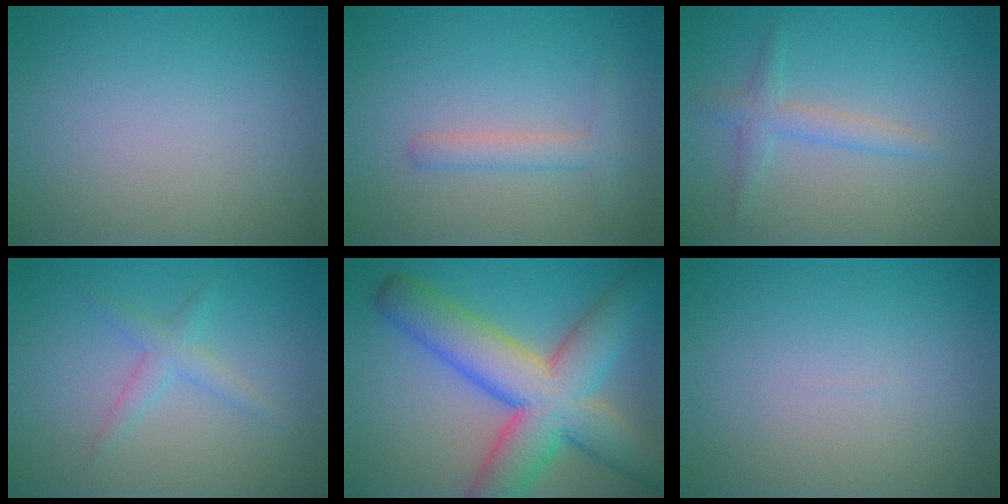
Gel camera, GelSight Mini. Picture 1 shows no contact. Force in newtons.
{"total": 1.8, "press": 1.8, "slide": 0.1}
{"total": 2.0, "press": 2.0, "slide": 0.1}
{"total": 1.8, "press": 1.8, "slide": 0.1}
{"total": 11.7, "press": 11.7, "slide": 0.5}
{"total": 0.0}